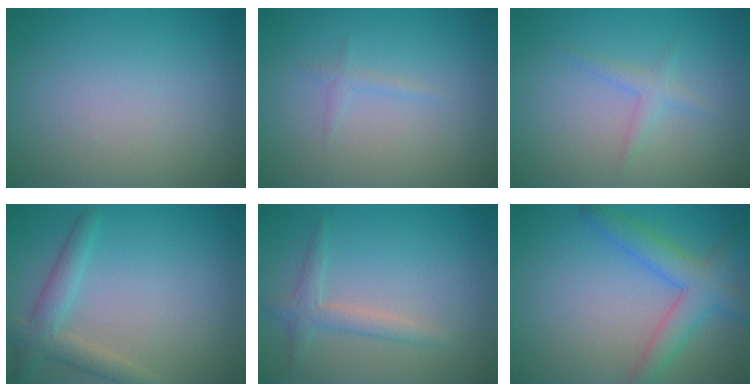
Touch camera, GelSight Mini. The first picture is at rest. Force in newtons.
{"total": 0.8, "press": 0.8, "slide": 0.1}
{"total": 1.4, "press": 1.4, "slide": 0.0}
{"total": 3.1, "press": 3.1, "slide": 0.2}
{"total": 2.1, "press": 2.1, "slide": 0.1}
{"total": 4.5, "press": 4.5, "slide": 0.2}